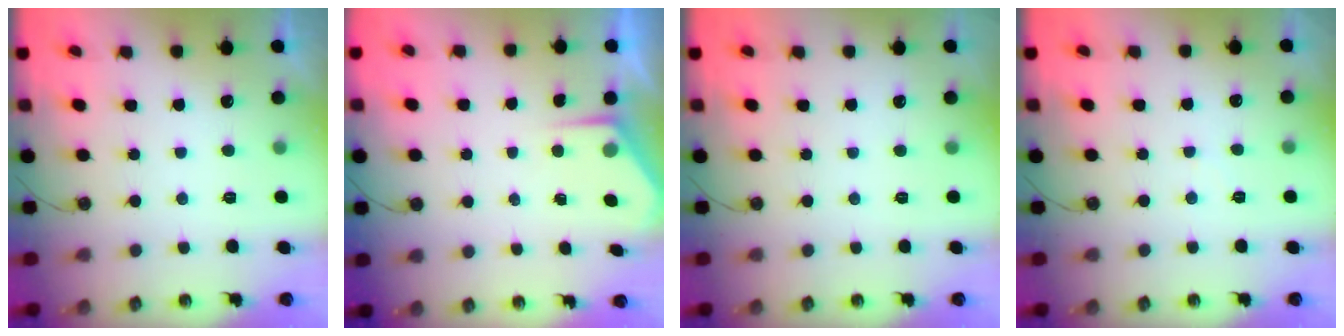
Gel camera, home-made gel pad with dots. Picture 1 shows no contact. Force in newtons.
{"total": 2.8, "press": 2.8, "slide": 0.4}
{"total": 0.0}
{"total": 2.8, "press": 2.8, "slide": 0.5}